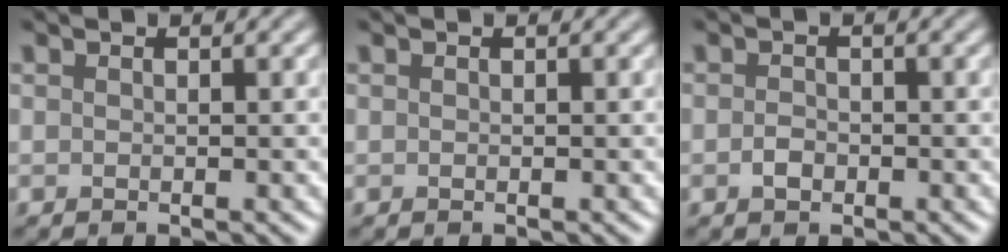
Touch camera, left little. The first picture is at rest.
{"total": 0.0}
{"total": 1.3, "force": [-0.6, 0.9, 0.7], "torque": [-0.014, 0.000, -0.016]}